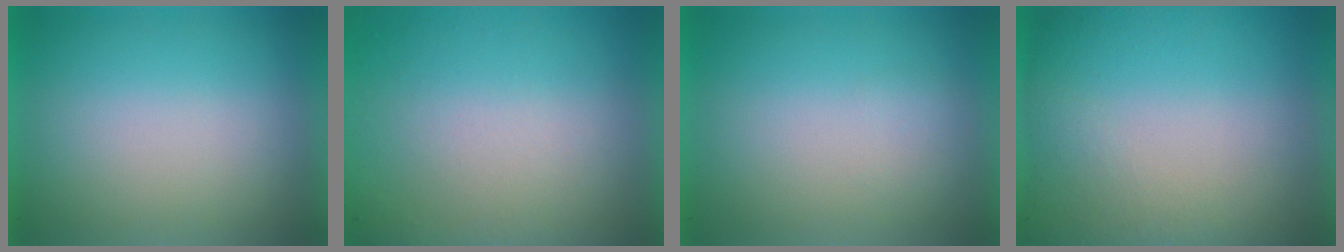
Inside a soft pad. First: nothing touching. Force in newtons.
{"total": 6.0}
{"total": 1.1}
{"total": 5.9}